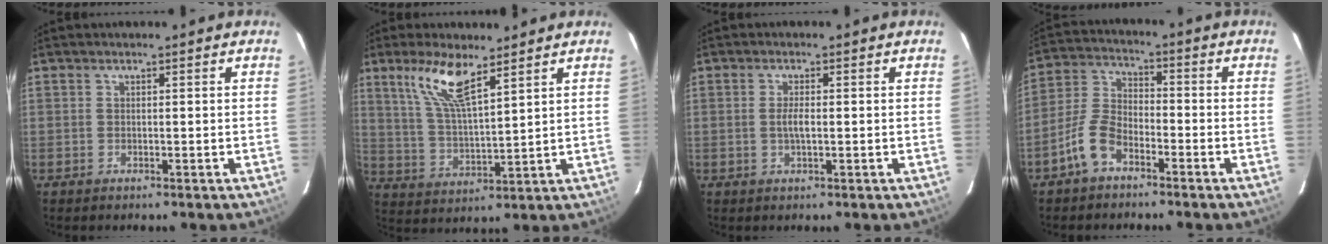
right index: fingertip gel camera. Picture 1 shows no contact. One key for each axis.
{"total": 10.1, "fx": 6.5, "fy": 2.3, "fz": 7.4, "tx": -0.151, "ty": 0.003, "tz": 0.134}
{"total": 2.3, "fx": -0.2, "fy": 0.6, "fz": 2.2, "tx": -0.044, "ty": 0.000, "tz": -0.004}
{"total": 7.6, "fx": -4.9, "fy": 3.7, "fz": 4.5, "tx": -0.105, "ty": 0.017, "tz": -0.101}